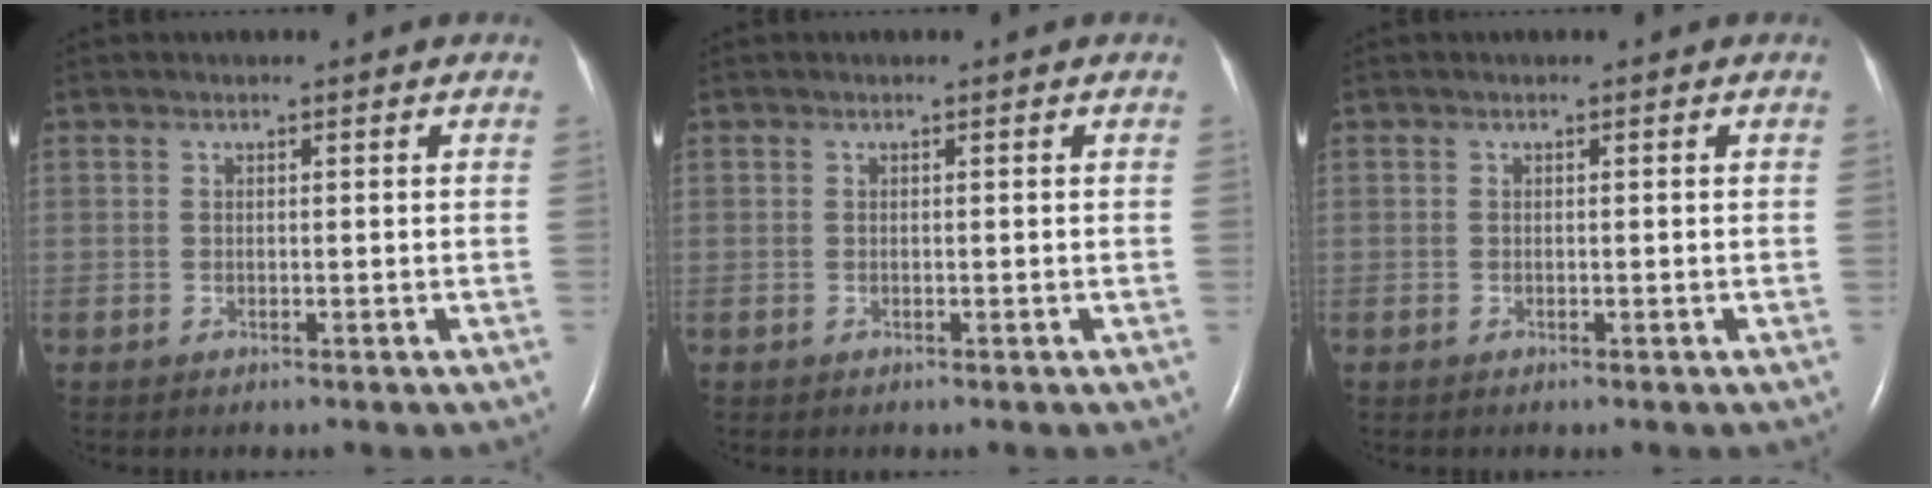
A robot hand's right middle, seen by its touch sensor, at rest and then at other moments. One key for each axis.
{"total": 0.0}
{"total": 0.0}